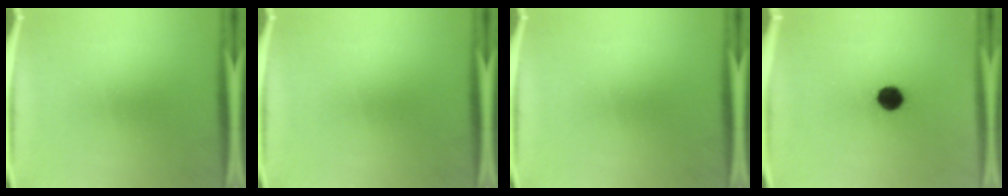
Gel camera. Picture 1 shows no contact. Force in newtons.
{"total": 0.0}
{"total": 0.0}
{"total": 6.7}